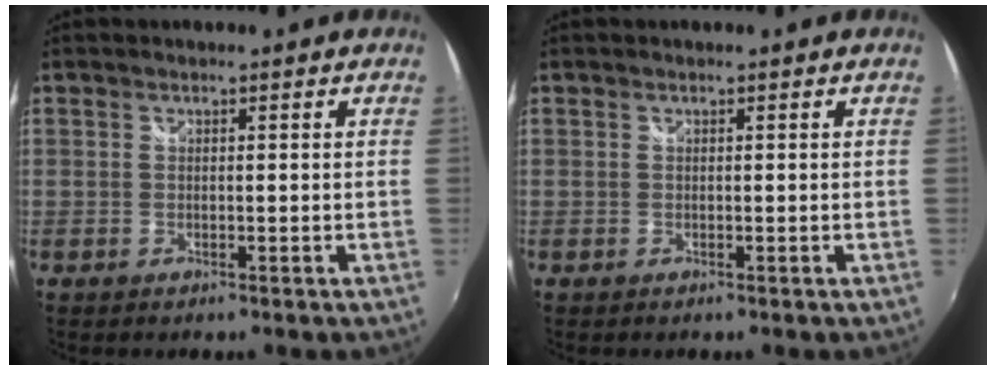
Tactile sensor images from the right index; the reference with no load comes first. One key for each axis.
{"total": 0.0}